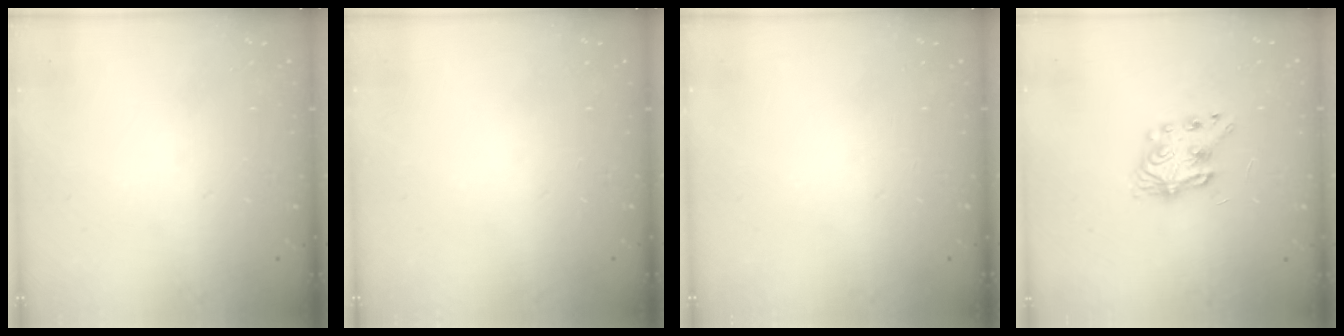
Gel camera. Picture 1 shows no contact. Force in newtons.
{"total": 0.0}
{"total": 0.0}
{"total": 7.1, "press": 7.1, "slide": 0.4}